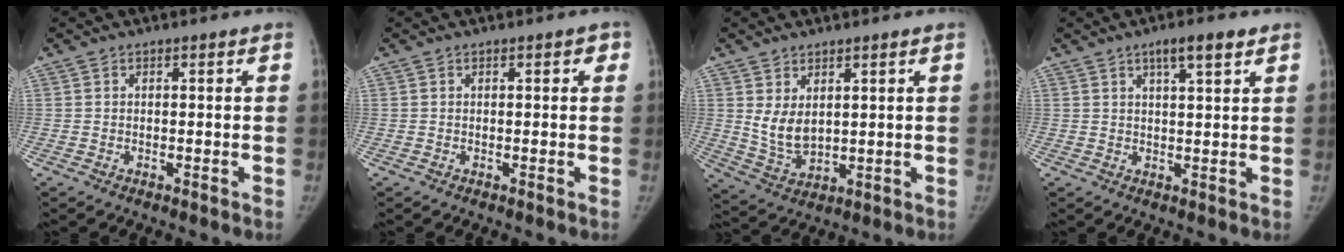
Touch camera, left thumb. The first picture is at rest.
{"total": 1.5, "force": [0.7, 0.7, 1.2], "torque": [-0.004, 0.002, 0.004]}
{"total": 6.2, "force": [2.1, 3.7, 4.6], "torque": [-0.074, -0.022, 0.055]}
{"total": 5.1, "force": [3.0, 1.1, 3.9], "torque": [-0.058, -0.011, 0.047]}